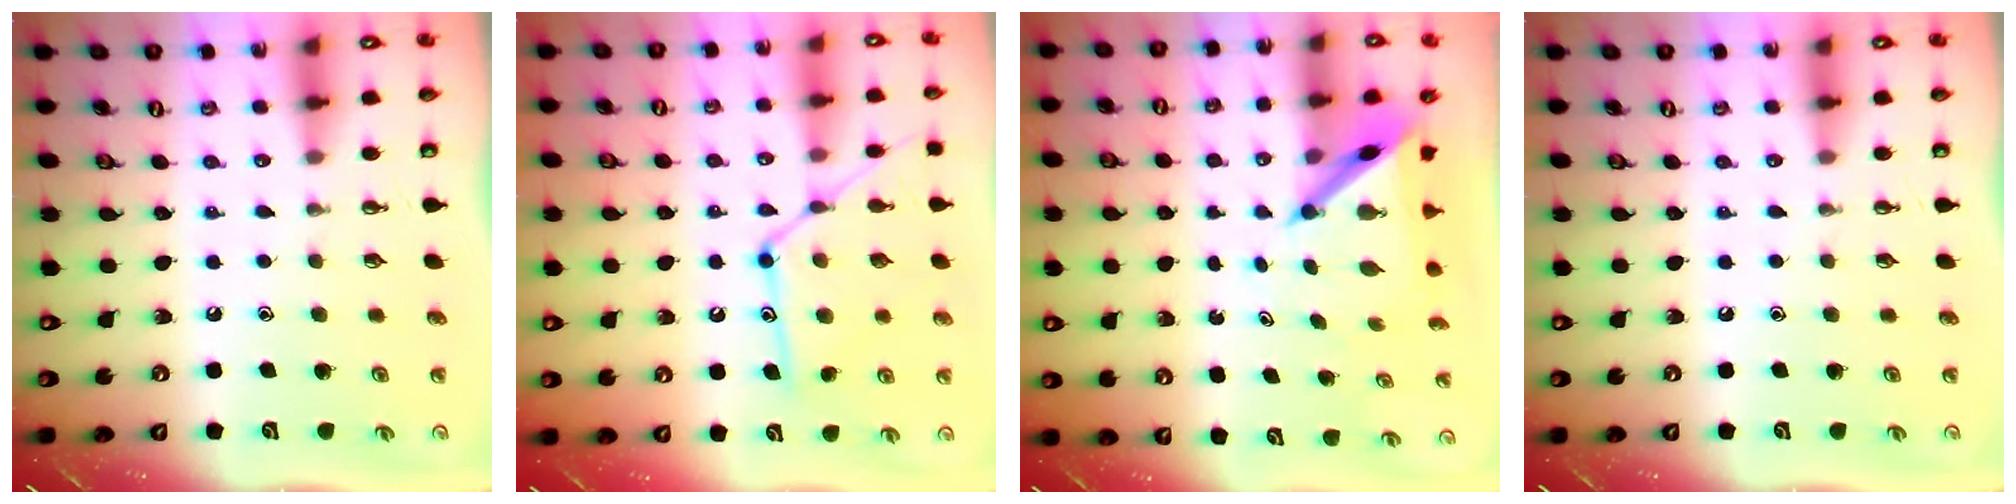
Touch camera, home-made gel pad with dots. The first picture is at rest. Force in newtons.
{"total": 14.2, "press": 14.2, "slide": 0.9}
{"total": 6.4, "press": 6.4, "slide": 0.6}
{"total": 0.0}